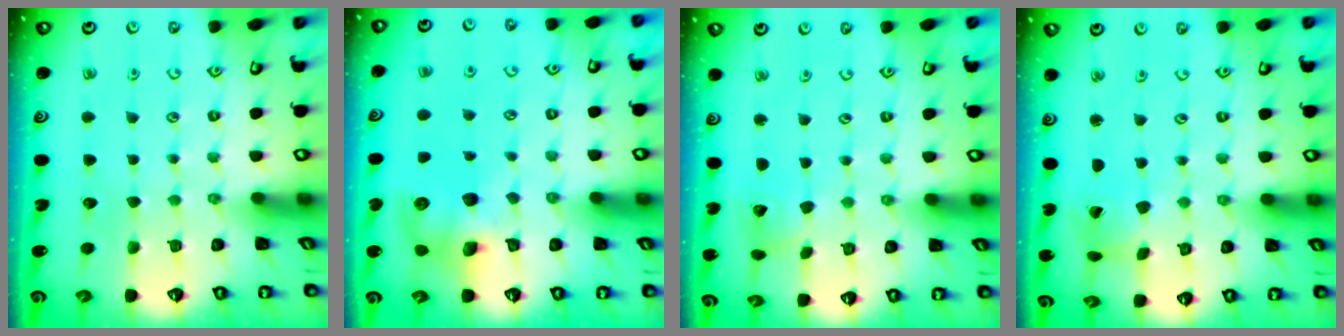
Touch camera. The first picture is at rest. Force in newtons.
{"total": 10.3, "press": 10.2, "slide": 1.1}
{"total": 3.6, "press": 3.6, "slide": 0.5}
{"total": 2.0, "press": 2.0, "slide": 0.3}